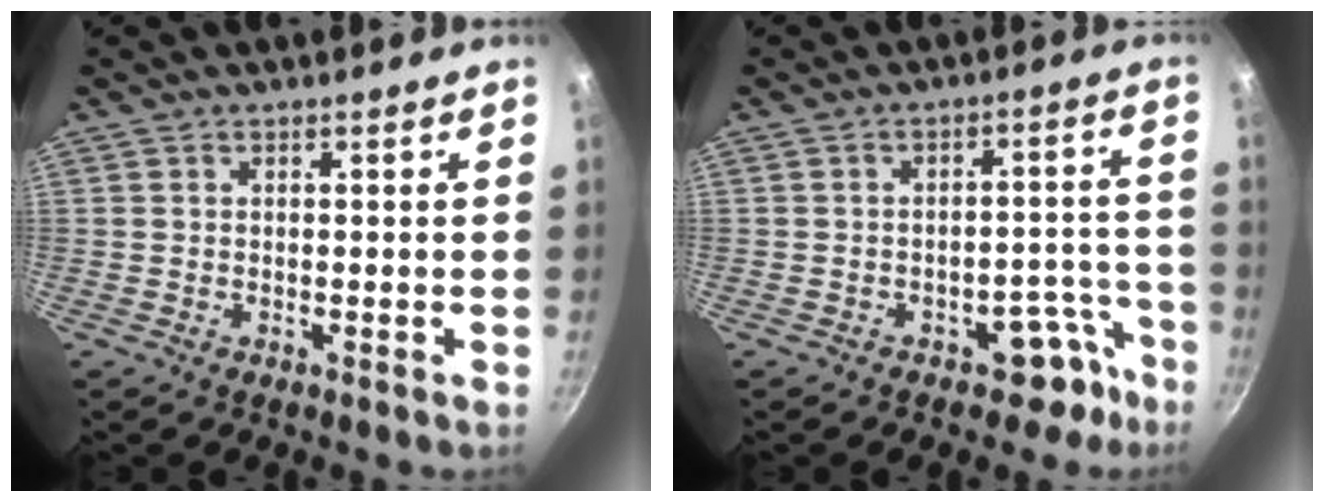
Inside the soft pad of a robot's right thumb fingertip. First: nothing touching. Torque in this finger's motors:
{"motor_torque": [3.11, 1.51, 1.16, -1.12, 0.05]}